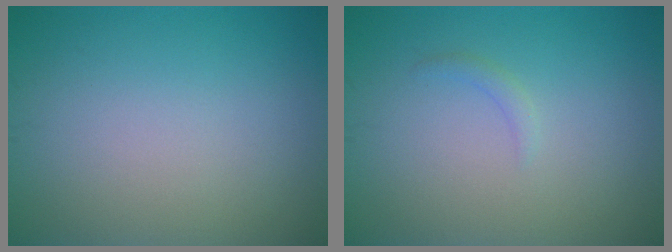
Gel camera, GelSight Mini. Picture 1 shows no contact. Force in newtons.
{"total": 0.8, "press": 0.8, "slide": 0.1}